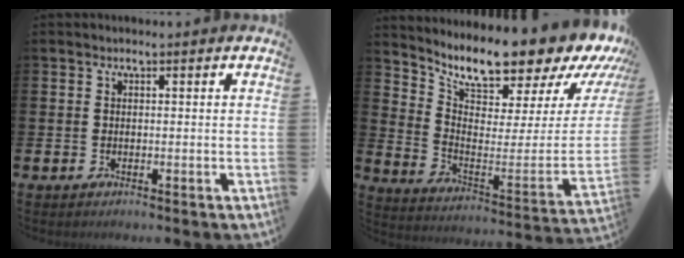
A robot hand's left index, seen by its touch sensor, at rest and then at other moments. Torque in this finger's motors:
{"motor_torque": [1.48, -0.66, 1.06, 0.21]}